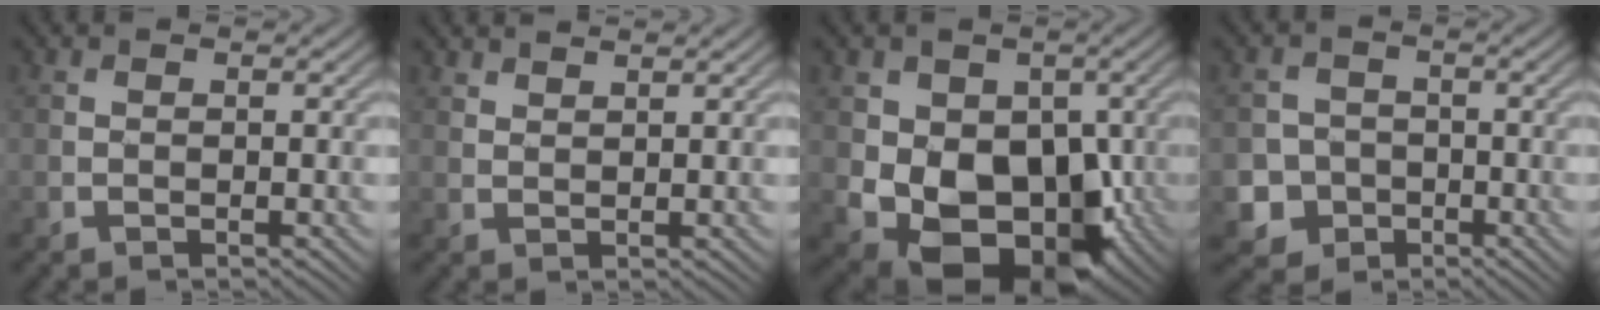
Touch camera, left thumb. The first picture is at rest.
{"total": 1.8, "force": [1.7, 0.3, 0.5], "torque": [-0.015, -0.003, 0.038]}
{"total": 13.2, "force": [-2.0, 9.7, 8.7], "torque": [-0.128, -0.027, -0.033]}
{"total": 5.4, "force": [-2.0, 4.9, 1.1], "torque": [-0.024, -0.004, -0.062]}